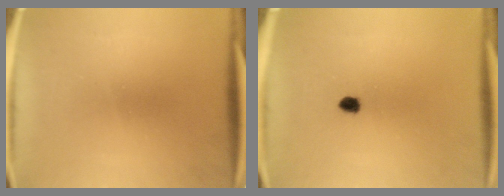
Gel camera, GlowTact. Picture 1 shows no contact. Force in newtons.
{"total": 1.7}